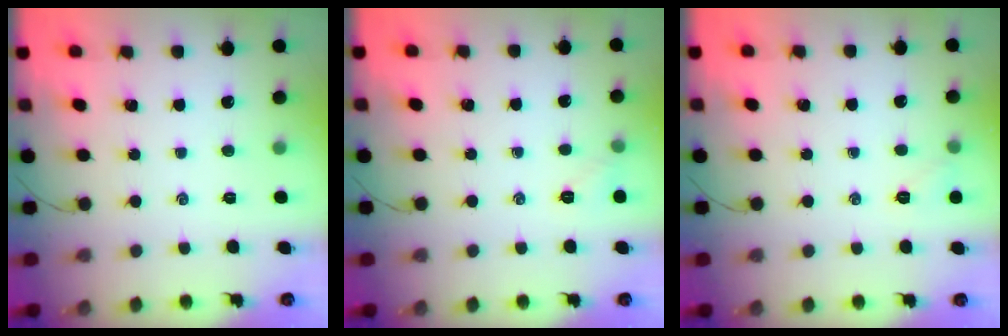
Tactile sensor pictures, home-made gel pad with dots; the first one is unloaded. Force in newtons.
{"total": 4.7, "press": 4.5, "slide": 1.3}
{"total": 4.7, "press": 4.5, "slide": 1.1}